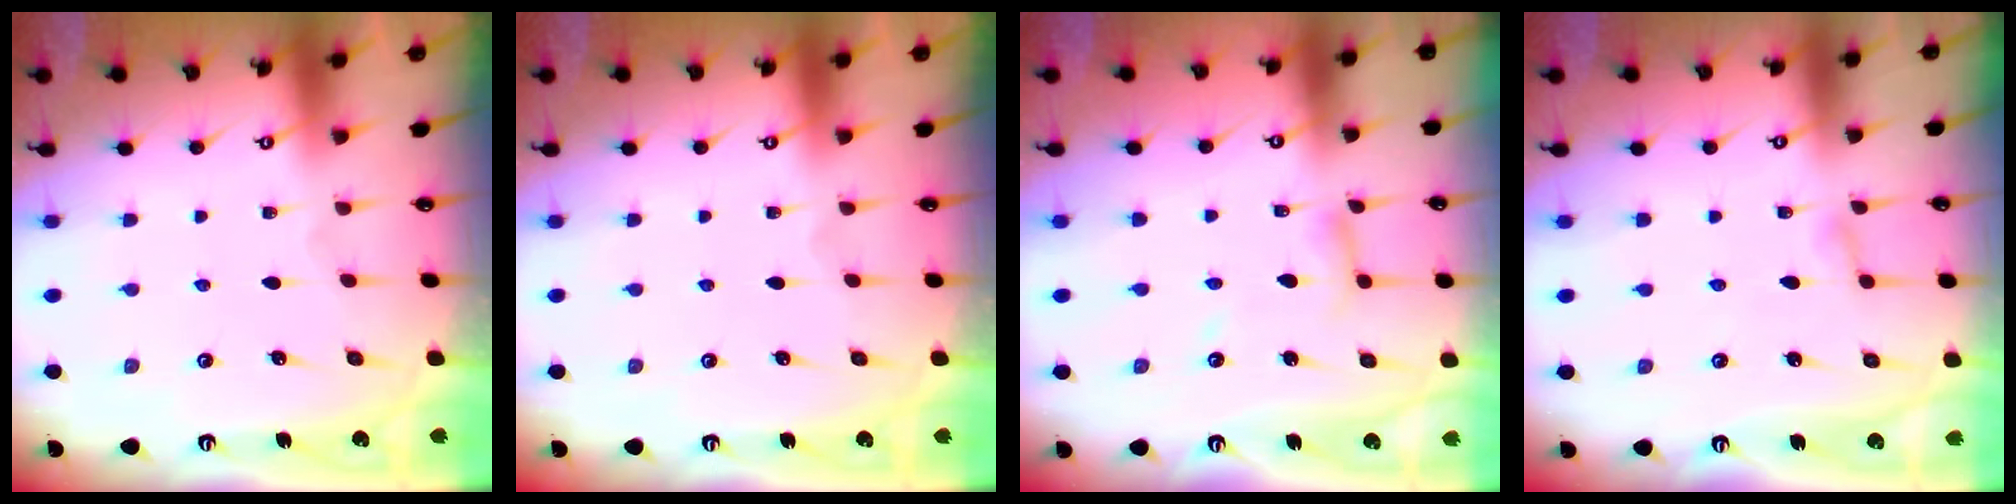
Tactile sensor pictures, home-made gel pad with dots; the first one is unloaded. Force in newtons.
{"total": 0.0}
{"total": 7.1, "press": 7.0, "slide": 0.6}
{"total": 2.8, "press": 2.8, "slide": 0.3}